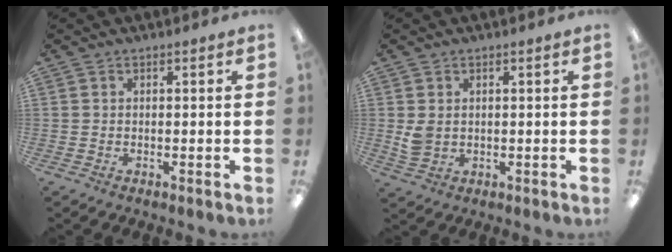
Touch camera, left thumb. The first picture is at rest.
{"total": 3.5, "force": [0.8, 2.6, 2.3], "torque": [-0.044, -0.003, 0.013]}